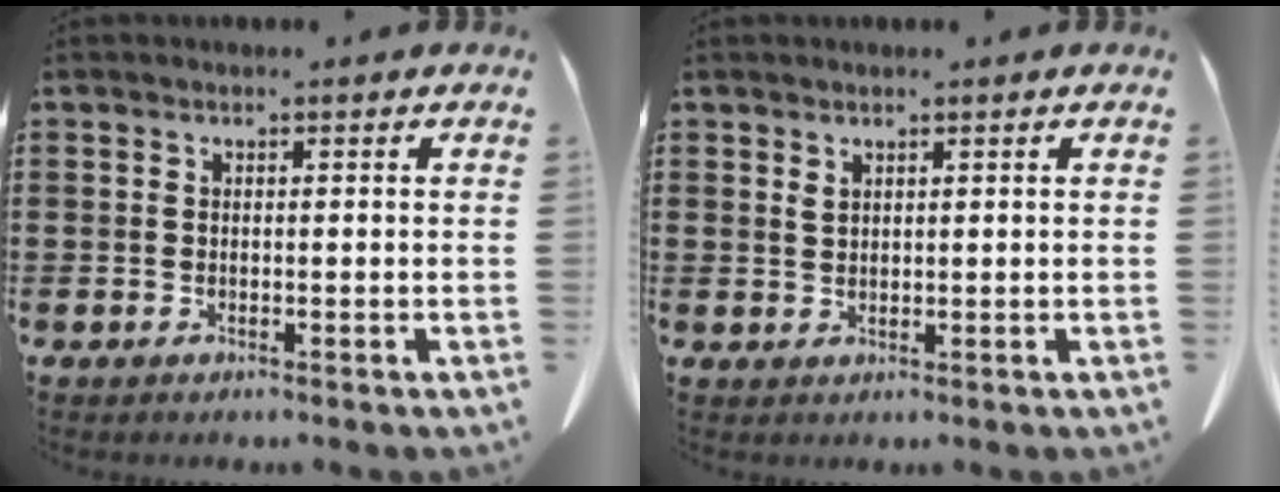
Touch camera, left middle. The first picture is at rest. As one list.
[{"total": 1.3, "force": [0.9, 0.5, 0.7], "torque": [-0.016, 0.002, 0.017]}]